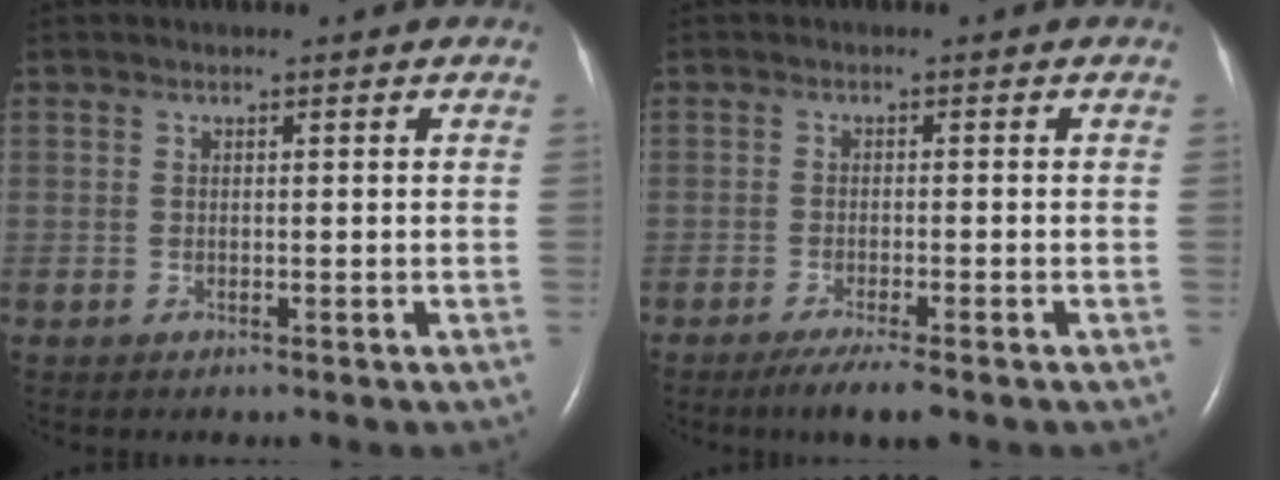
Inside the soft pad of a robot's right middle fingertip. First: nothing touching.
{"total": 4.7, "force": [-3.3, 0.2, 3.3], "torque": [-0.058, -0.013, -0.054]}